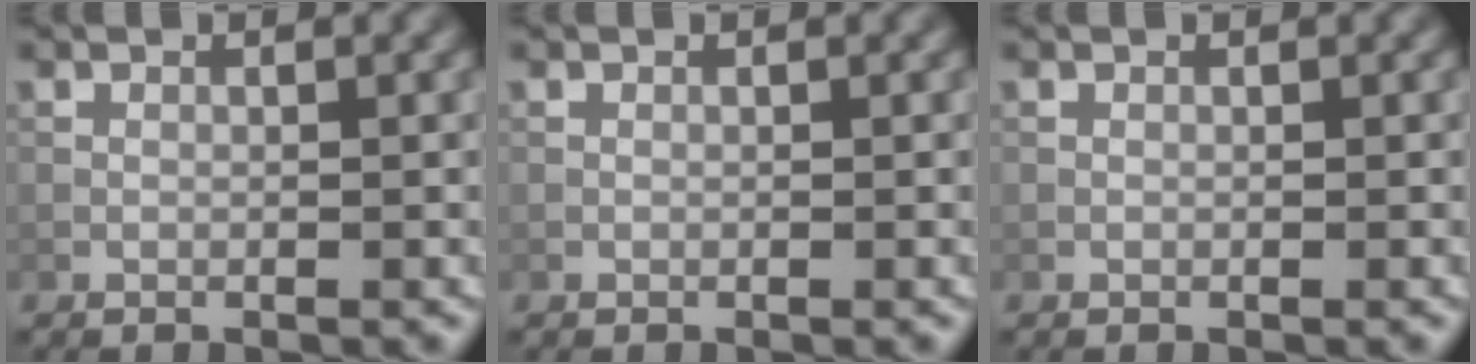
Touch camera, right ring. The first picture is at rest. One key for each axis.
{"total": 0.0}
{"total": 0.0}